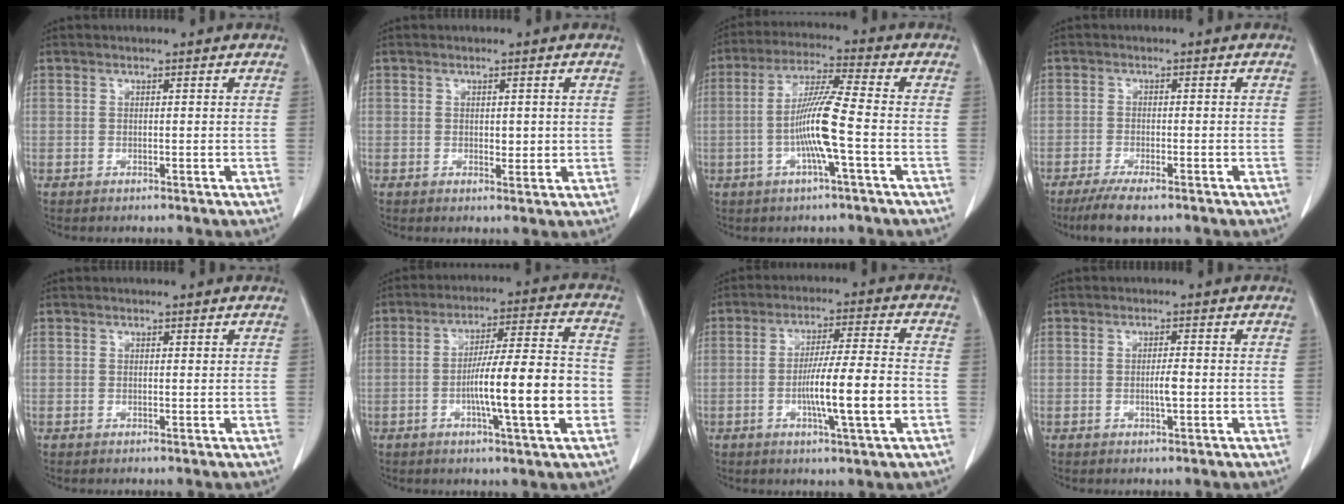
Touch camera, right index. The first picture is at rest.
{"total": 2.1, "force": [0.2, 1.2, 1.8], "torque": [-0.022, -0.003, 0.006]}
{"total": 9.5, "force": [-2.1, -0.4, 9.3], "torque": [-0.183, 0.001, -0.045]}
{"total": 6.1, "force": [-4.6, 1.0, 3.9], "torque": [-0.066, -0.014, -0.073]}
{"total": 0.0}
{"total": 13.6, "force": [-3.1, 0.8, 13.2], "torque": [-0.214, 0.008, -0.052]}
{"total": 10.5, "force": [-2.7, -0.1, 10.2], "torque": [-0.176, -0.002, -0.048]}
{"total": 2.1, "force": [-0.4, 0.2, 2.0], "torque": [-0.040, -0.001, -0.006]}